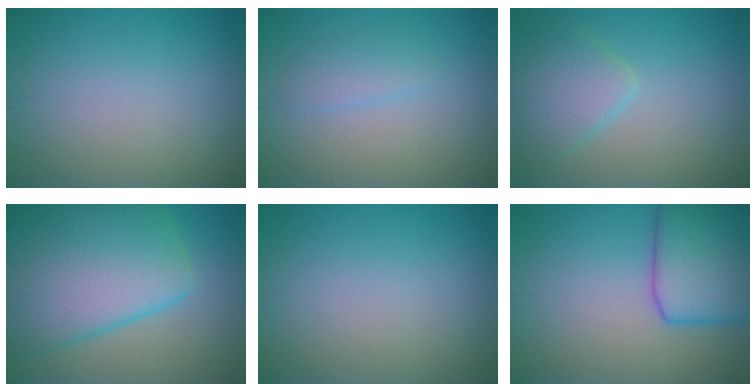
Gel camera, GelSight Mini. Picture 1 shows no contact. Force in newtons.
{"total": 1.8, "press": 1.8, "slide": 0.0}
{"total": 3.8, "press": 3.8, "slide": 0.3}
{"total": 12.0, "press": 12.0, "slide": 0.5}
{"total": 0.0}
{"total": 7.8, "press": 7.8, "slide": 0.4}